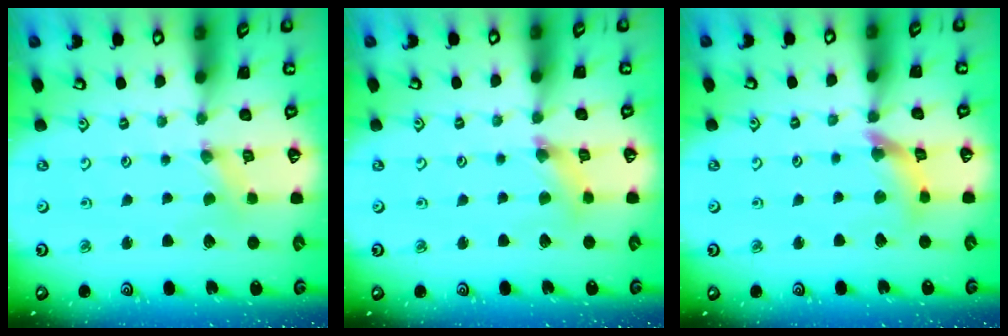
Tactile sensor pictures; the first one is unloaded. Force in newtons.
{"total": 4.1, "press": 4.1, "slide": 0.5}
{"total": 9.0, "press": 8.9, "slide": 0.9}